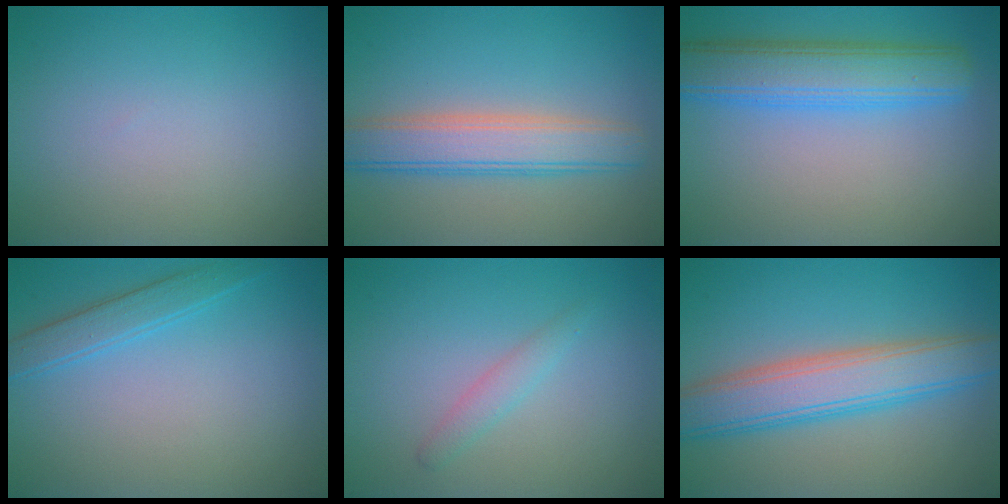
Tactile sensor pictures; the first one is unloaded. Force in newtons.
{"total": 5.1, "press": 5.1, "slide": 0.2}
{"total": 6.5, "press": 6.5, "slide": 0.2}
{"total": 2.2, "press": 2.2, "slide": 0.2}
{"total": 1.4, "press": 1.4, "slide": 0.0}
{"total": 6.6, "press": 6.6, "slide": 0.4}